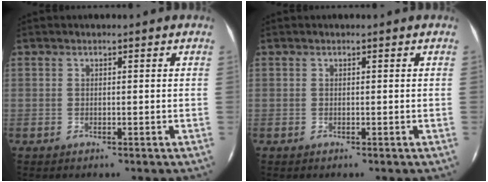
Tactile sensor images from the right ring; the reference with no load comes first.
{"total": 0.0}